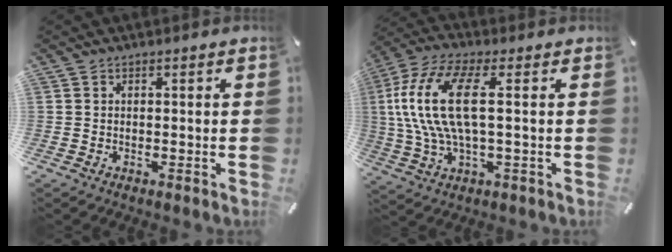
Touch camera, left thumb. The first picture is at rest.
{"total": 15.7, "force": [2.3, 6.2, 14.2], "torque": [-0.312, -0.013, 0.034]}